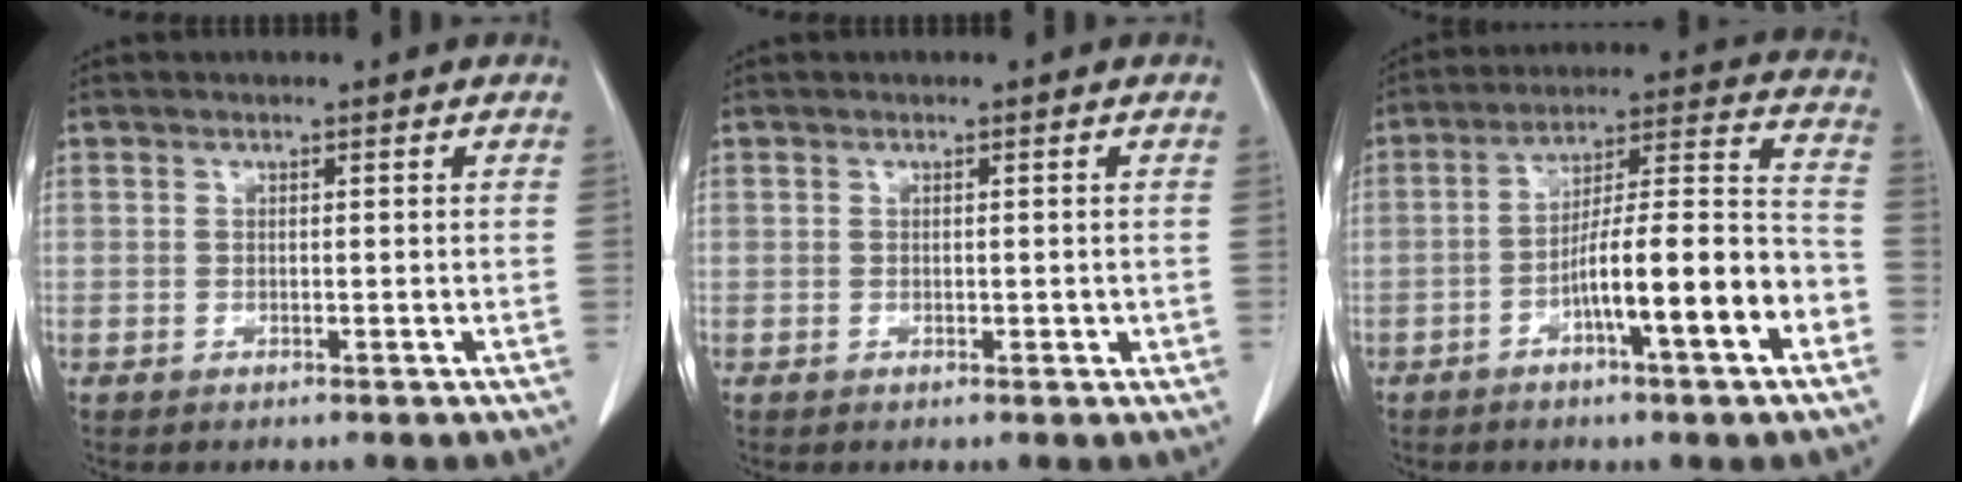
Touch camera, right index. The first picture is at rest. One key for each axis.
{"total": 1.1, "fx": -0.3, "fy": 0.7, "fz": 0.8, "tx": -0.008, "ty": 0.001, "tz": -0.002}
{"total": 14.3, "fx": -5.9, "fy": 1.2, "fz": 13.0, "tx": -0.204, "ty": 0.018, "tz": -0.092}